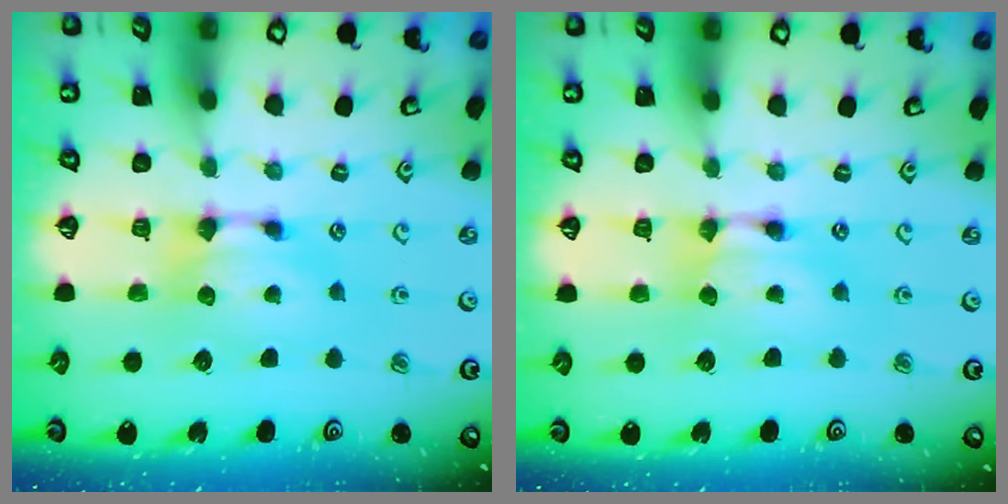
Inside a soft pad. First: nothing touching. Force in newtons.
{"total": 1.7, "press": 1.7, "slide": 0.1}